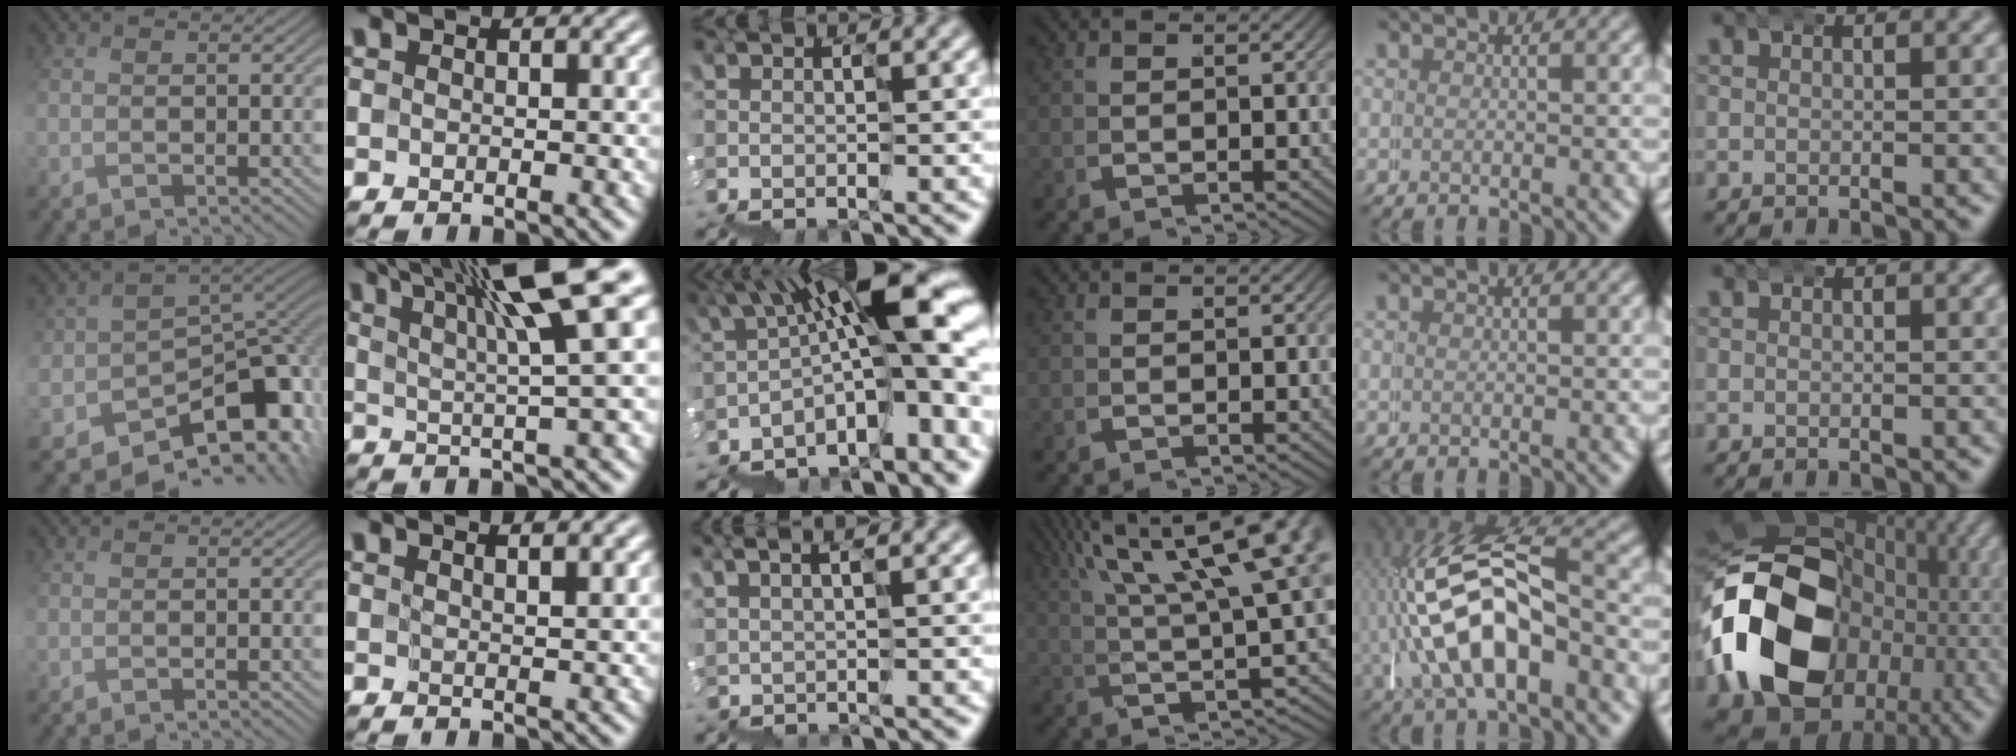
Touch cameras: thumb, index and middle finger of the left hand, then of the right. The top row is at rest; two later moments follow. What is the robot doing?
{"motion": "wrap", "object": "duck tape"}